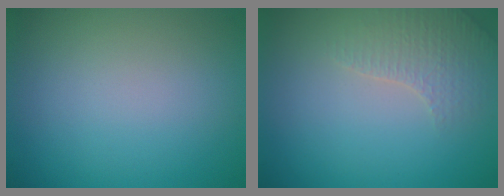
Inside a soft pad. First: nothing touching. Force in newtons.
{"total": 2.6, "press": 2.5, "slide": 0.5}